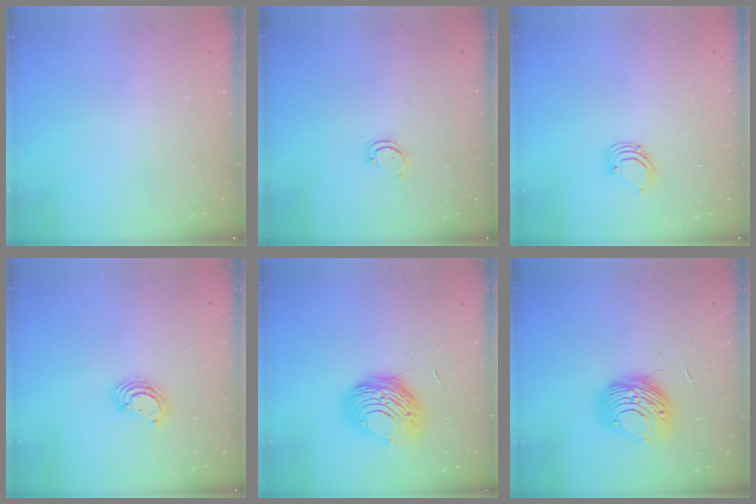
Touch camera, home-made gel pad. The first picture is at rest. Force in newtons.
{"total": 2.9, "press": 2.9, "slide": 0.3}
{"total": 2.9, "press": 2.9, "slide": 0.2}
{"total": 3.3, "press": 3.3, "slide": 0.2}
{"total": 10.7, "press": 10.7, "slide": 0.6}
{"total": 9.7, "press": 9.6, "slide": 0.6}